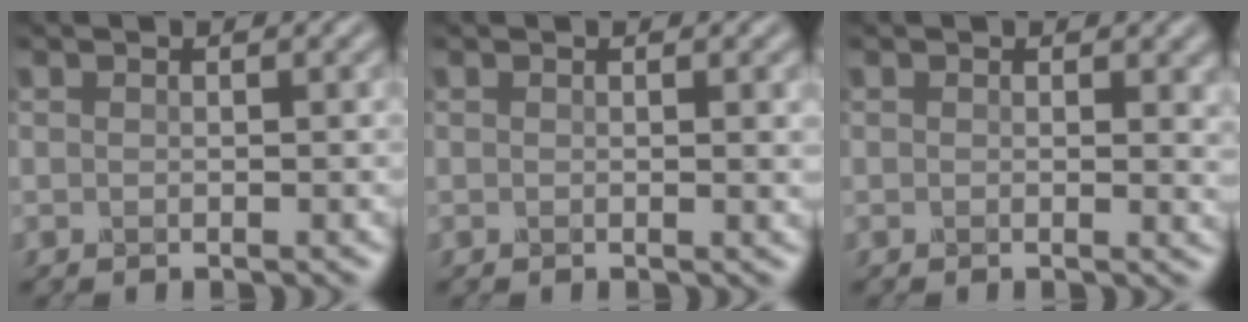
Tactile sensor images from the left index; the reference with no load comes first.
{"total": 0.7, "force": [0.1, 0.1, 0.7], "torque": [-0.014, -0.005, 0.000]}
{"total": 2.1, "force": [0.2, 1.0, 1.8], "torque": [-0.033, -0.006, 0.001]}